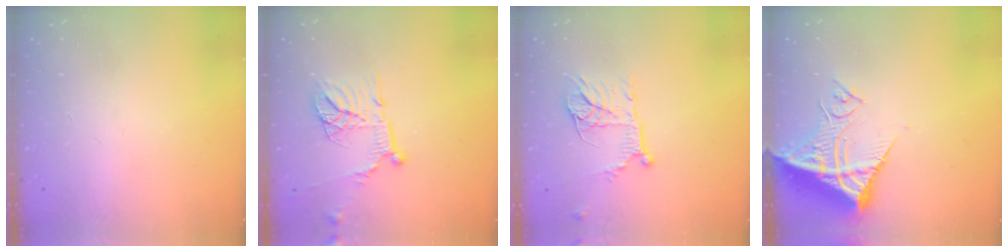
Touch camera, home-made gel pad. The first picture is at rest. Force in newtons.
{"total": 14.7, "press": 14.7, "slide": 1.6}
{"total": 12.2, "press": 12.1, "slide": 1.1}
{"total": 13.5, "press": 13.3, "slide": 1.8}